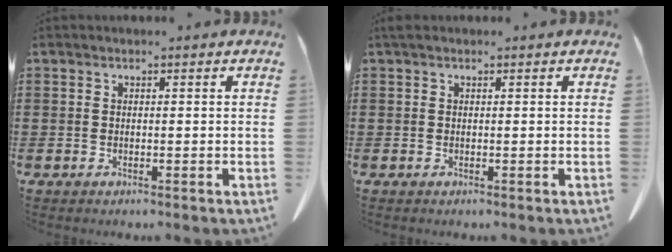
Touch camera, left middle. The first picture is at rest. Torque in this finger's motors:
{"motor_torque": [0.55, 0.23, 0.07, 0.01]}